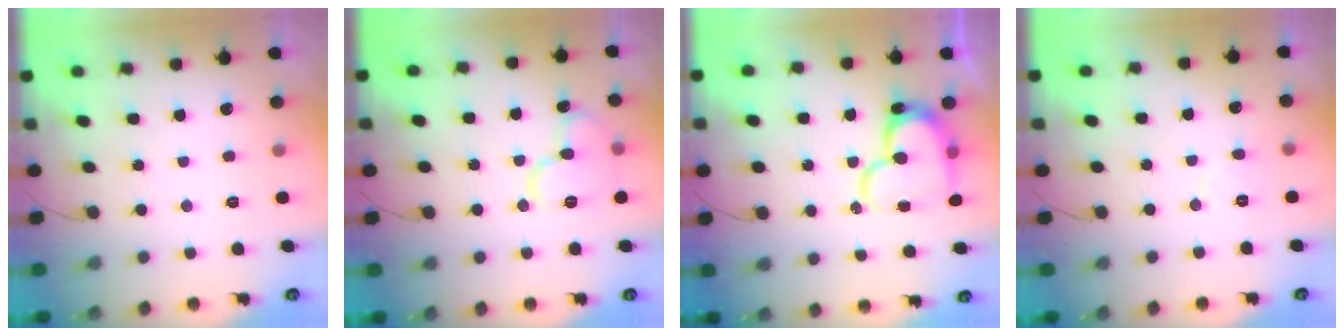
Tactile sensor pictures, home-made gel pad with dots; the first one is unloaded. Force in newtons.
{"total": 11.6, "press": 11.5, "slide": 1.5}
{"total": 17.4, "press": 17.3, "slide": 1.7}
{"total": 4.3, "press": 4.3, "slide": 0.5}